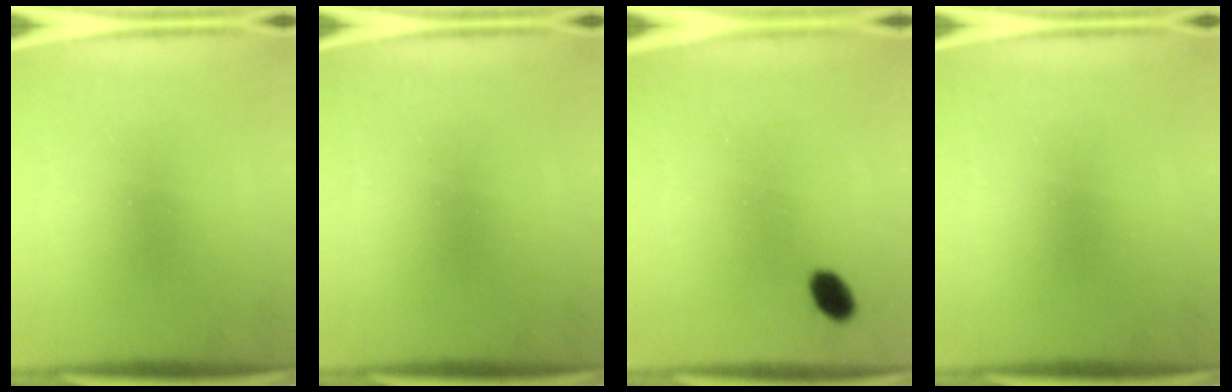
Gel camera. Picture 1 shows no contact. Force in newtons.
{"total": 0.0}
{"total": 3.4}
{"total": 0.0}